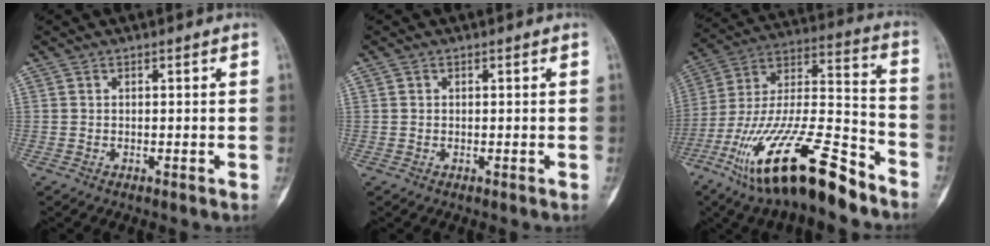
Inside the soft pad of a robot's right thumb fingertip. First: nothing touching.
{"total": 0.7, "force": [0.3, 0.5, 0.3], "torque": [-0.001, 0.002, 0.006]}
{"total": 26.1, "force": [-16.8, 7.2, 18.7], "torque": [-0.354, 0.060, -0.293]}